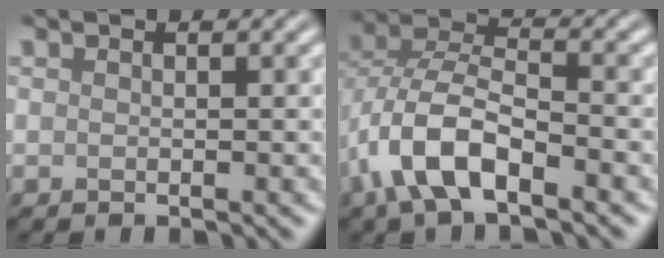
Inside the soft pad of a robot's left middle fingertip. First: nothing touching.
{"total": 7.4, "force": [-3.4, 3.4, 5.6], "torque": [-0.112, 0.006, -0.072]}